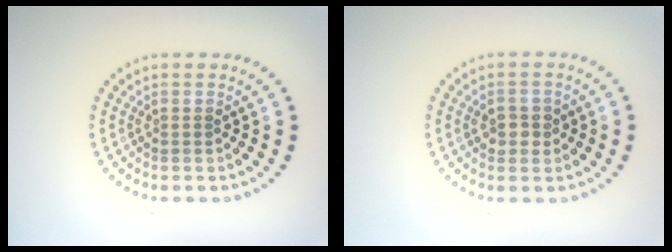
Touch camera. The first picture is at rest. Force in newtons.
{"total": 1.8, "press": 1.8, "slide": 0.2}